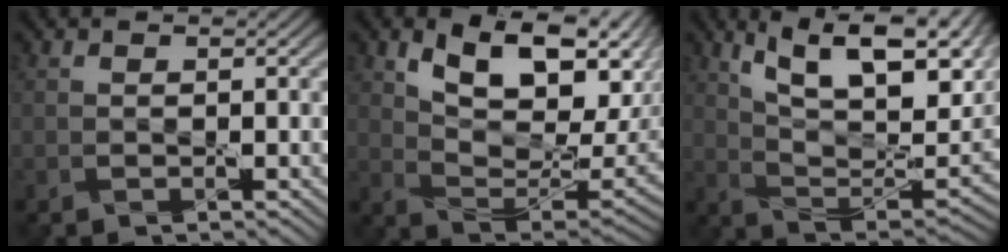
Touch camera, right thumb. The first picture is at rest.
{"total": 13.8, "force": [6.3, 6.1, 10.5], "torque": [-0.181, -0.010, 0.112]}
{"total": 17.1, "force": [9.2, 6.5, 12.8], "torque": [-0.225, 0.008, 0.150]}